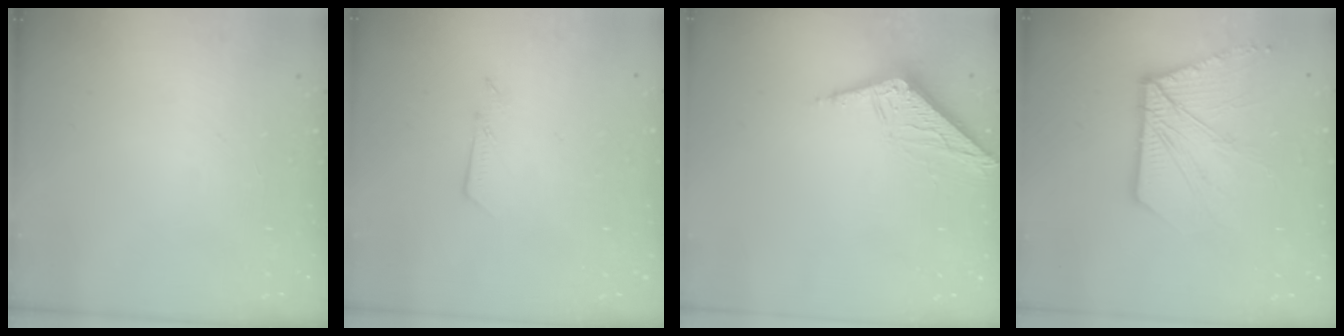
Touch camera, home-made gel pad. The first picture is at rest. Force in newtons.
{"total": 4.2, "press": 4.2, "slide": 0.5}
{"total": 8.3, "press": 8.3, "slide": 0.5}
{"total": 14.0, "press": 13.9, "slide": 1.7}